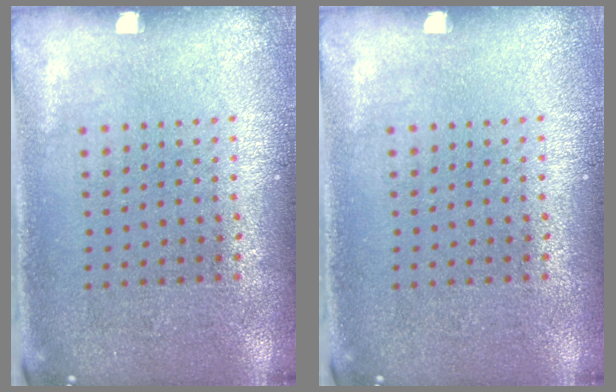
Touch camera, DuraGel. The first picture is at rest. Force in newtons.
{"total": 0.0}